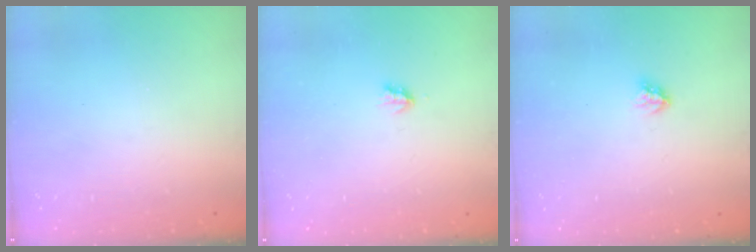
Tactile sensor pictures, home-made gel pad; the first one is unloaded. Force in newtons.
{"total": 1.9, "press": 1.8, "slide": 0.4}
{"total": 3.0, "press": 2.9, "slide": 0.4}